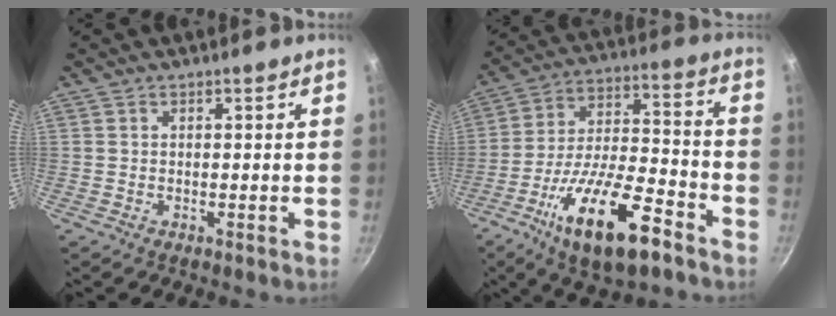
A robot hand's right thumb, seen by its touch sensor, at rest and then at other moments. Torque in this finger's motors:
{"motor_torque": [-0.05, 0.29, 1.63, -1.14, 0.17]}